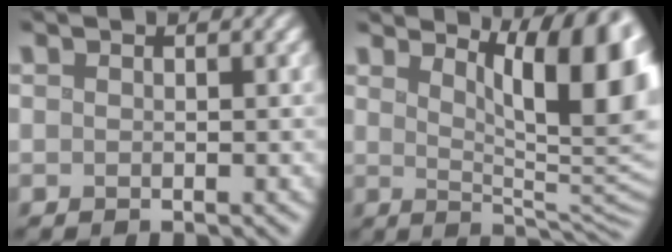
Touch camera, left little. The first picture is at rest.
{"total": 12.6, "force": [5.4, 3.6, 10.8], "torque": [-0.104, 0.006, 0.084]}